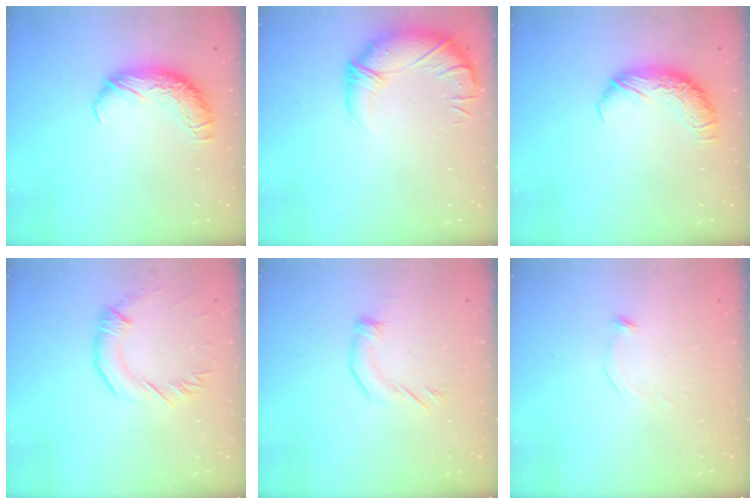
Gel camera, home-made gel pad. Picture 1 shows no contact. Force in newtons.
{"total": 2.9, "press": 1.8, "slide": 2.3}
{"total": 0.0}
{"total": 1.0, "press": 1.0, "slide": 0.4}
{"total": 4.8, "press": 4.7, "slide": 0.5}
{"total": 9.6, "press": 9.6, "slide": 0.3}